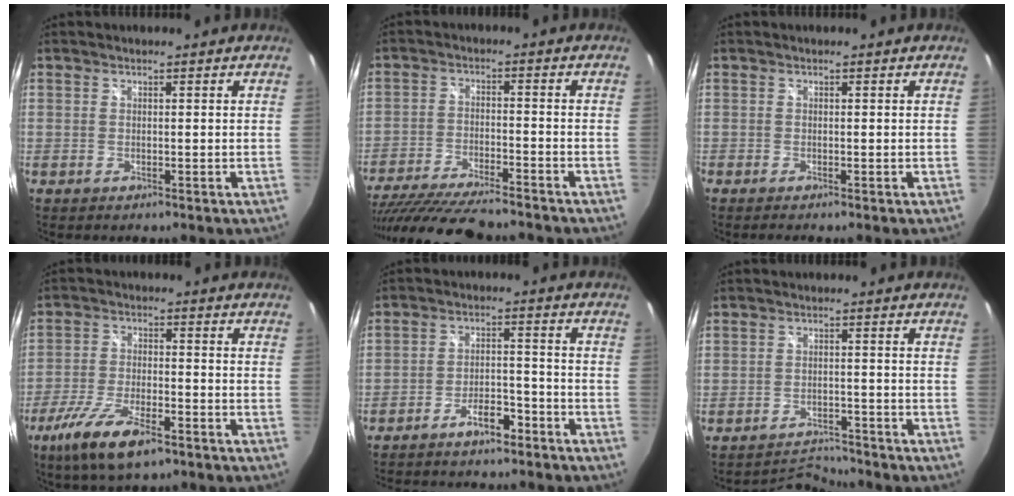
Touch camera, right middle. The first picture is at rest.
{"total": 18.4, "force": [-15.8, 3.1, 8.8], "torque": [-0.181, -0.039, -0.260]}
{"total": 0.7, "force": [-0.6, 0.0, 0.2], "torque": [-0.003, -0.005, -0.015]}
{"total": 11.9, "force": [-7.6, 3.6, 8.4], "torque": [-0.190, -0.028, -0.141]}
{"total": 9.5, "force": [-7.9, 3.1, 4.2], "torque": [-0.092, 0.019, -0.116]}
{"total": 4.2, "force": [-3.9, -0.3, -1.4], "torque": [0.008, 0.013, -0.068]}